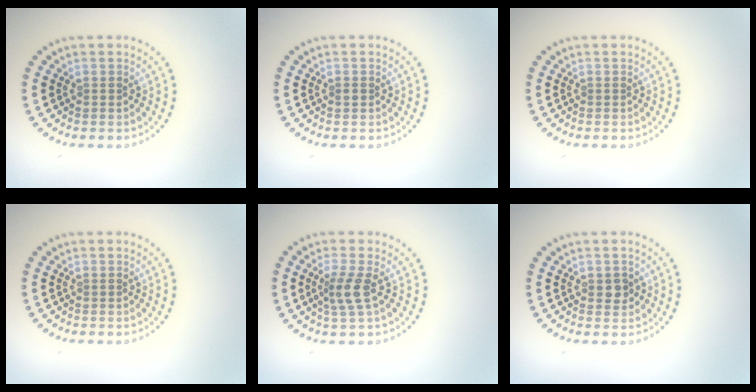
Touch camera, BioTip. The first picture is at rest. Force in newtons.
{"total": 0.6, "press": 0.6, "slide": 0.1}
{"total": 0.0}
{"total": 0.0}
{"total": 2.5, "press": 1.9, "slide": 1.6}
{"total": 1.3, "press": 1.3, "slide": 0.2}